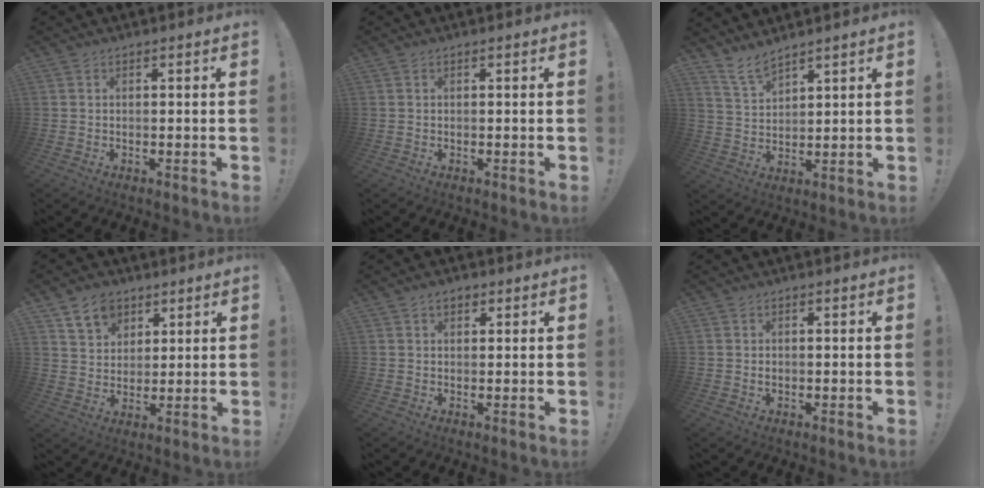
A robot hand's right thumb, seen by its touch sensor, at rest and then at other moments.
{"total": 0.0}
{"total": 6.5, "force": [5.7, 1.5, 2.6], "torque": [-0.062, -0.031, 0.109]}
{"total": 8.9, "force": [5.3, 6.7, 2.7], "torque": [-0.035, -0.027, 0.102]}
{"total": 2.6, "force": [1.3, 1.6, 1.5], "torque": [-0.019, -0.002, 0.021]}
{"total": 0.6, "force": [-0.1, 0.5, 0.3], "torque": [-0.010, 0.005, -0.003]}